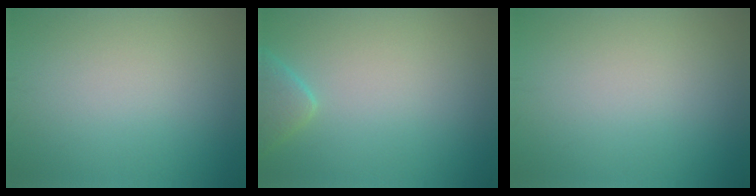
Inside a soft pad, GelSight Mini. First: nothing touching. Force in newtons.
{"total": 2.5, "press": 2.5, "slide": 0.2}
{"total": 0.0}